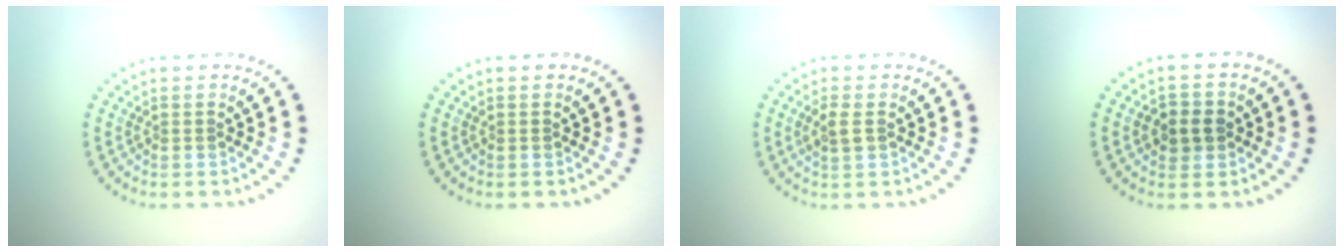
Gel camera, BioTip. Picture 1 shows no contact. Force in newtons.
{"total": 0.0}
{"total": 1.8, "press": 1.7, "slide": 0.6}
{"total": 2.5, "press": 2.5, "slide": 0.5}